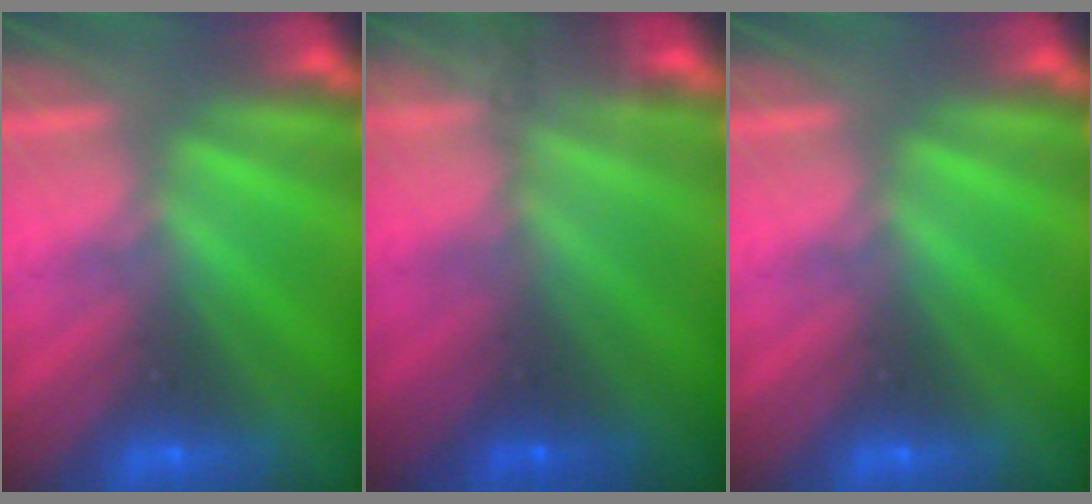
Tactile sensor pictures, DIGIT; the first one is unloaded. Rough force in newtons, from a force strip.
{"total": 10.8}
{"total": 0.0}